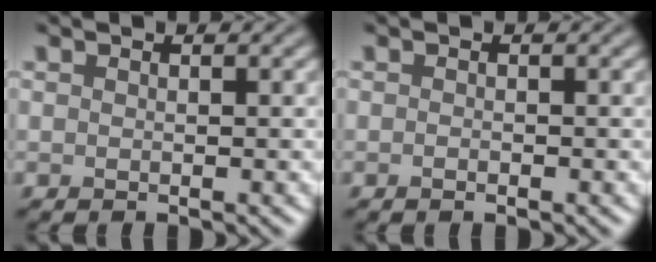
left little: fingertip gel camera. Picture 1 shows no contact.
{"total": 0.6, "force": [-0.3, 0.2, 0.5], "torque": [-0.009, -0.002, -0.005]}